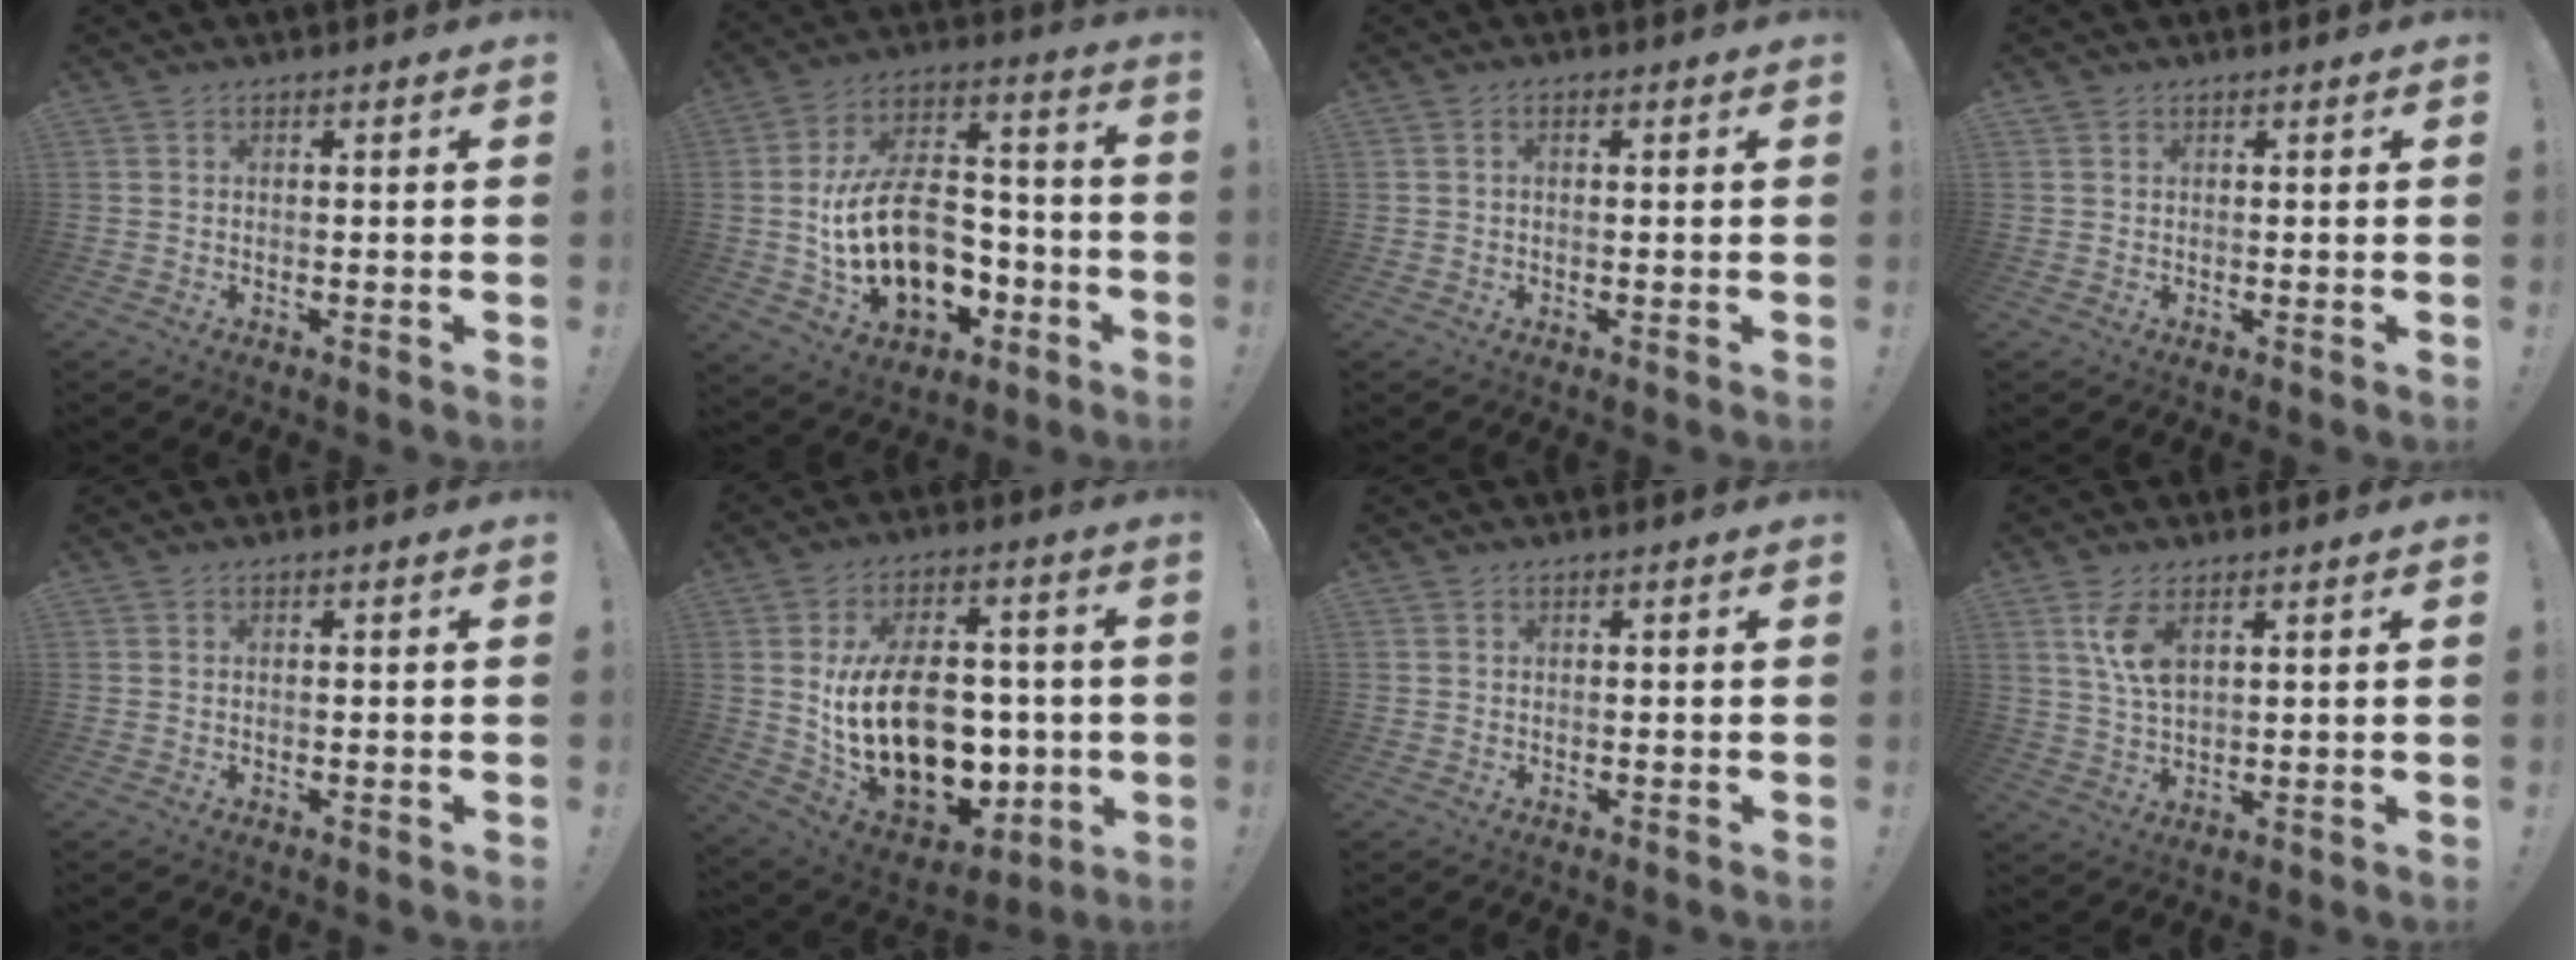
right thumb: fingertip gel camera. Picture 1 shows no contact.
{"total": 21.5, "force": [-4.0, 14.3, 15.5], "torque": [-0.273, 0.026, -0.056]}
{"total": 1.0, "force": [-0.3, 0.6, 0.7], "torque": [-0.014, 0.004, -0.005]}
{"total": 1.3, "force": [0.6, 1.1, 0.1], "torque": [0.006, -0.005, 0.009]}
{"total": 0.0}
{"total": 23.8, "force": [-0.7, 15.4, 18.1], "torque": [-0.321, -0.004, 0.008]}
{"total": 0.8, "force": [0.1, 0.7, 0.1], "torque": [-0.001, 0.000, 0.001]}
{"total": 7.6, "force": [3.2, 3.4, 5.9], "torque": [-0.113, -0.010, 0.056]}